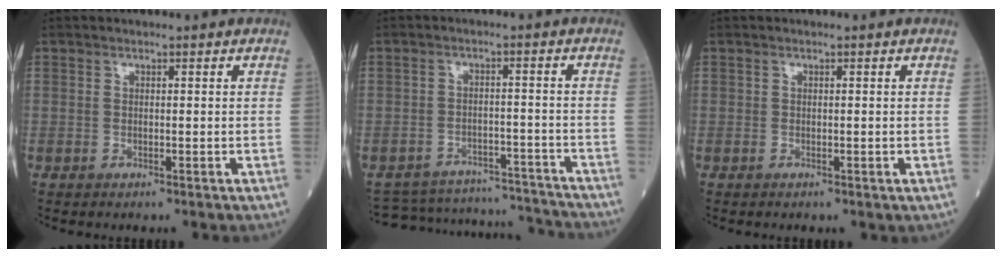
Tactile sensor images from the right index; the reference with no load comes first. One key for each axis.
{"total": 15.0, "fx": -14.6, "fy": 2.7, "fz": 1.7, "tx": -0.031, "ty": 0.021, "tz": -0.189}
{"total": 0.0}